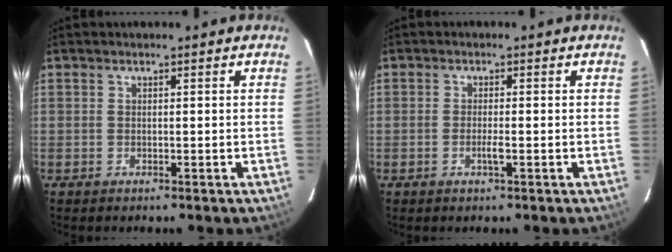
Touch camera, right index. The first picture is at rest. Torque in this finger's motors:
{"motor_torque": [0.50, 0.06, 0.19, 0.03]}